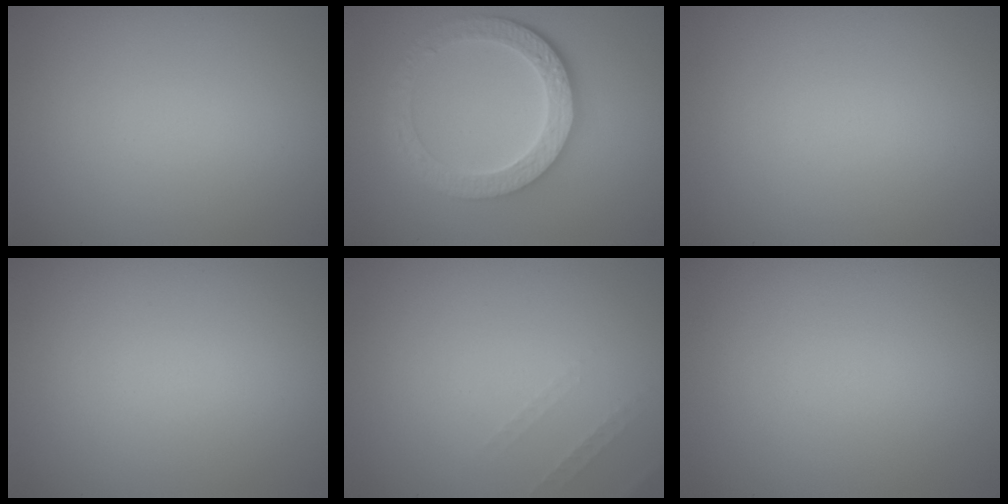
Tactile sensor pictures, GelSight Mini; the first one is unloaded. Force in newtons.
{"total": 5.8, "press": 4.6, "slide": 3.6}
{"total": 0.0}
{"total": 0.0}
{"total": 0.9, "press": 0.9, "slide": 0.3}
{"total": 0.0}